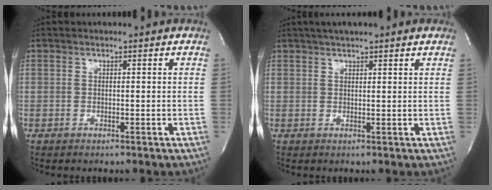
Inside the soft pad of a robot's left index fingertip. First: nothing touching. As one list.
[{"total": 5.9, "force": [4.7, 1.0, 3.5], "torque": [-0.056, 0.031, 0.069]}]